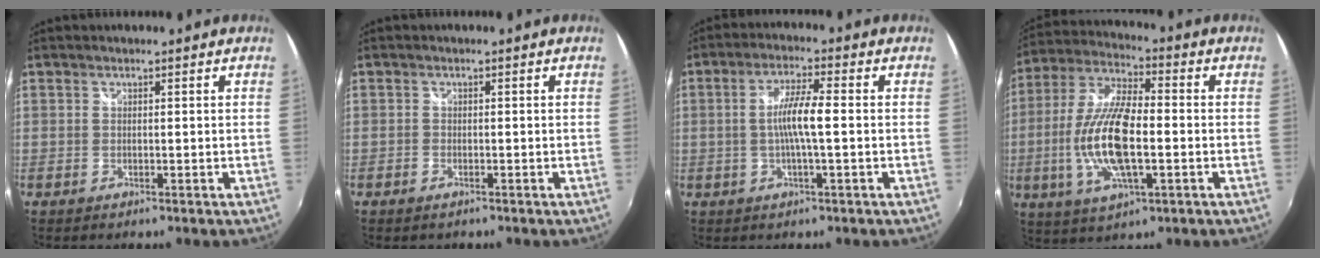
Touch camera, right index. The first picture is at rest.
{"total": 1.2, "force": [-0.9, 0.7, 0.1], "torque": [-0.005, -0.003, -0.016]}
{"total": 6.1, "force": [-0.5, 0.3, 6.1], "torque": [-0.113, 0.002, -0.009]}
{"total": 15.6, "force": [-2.6, 5.4, 14.4], "torque": [-0.294, -0.003, -0.050]}